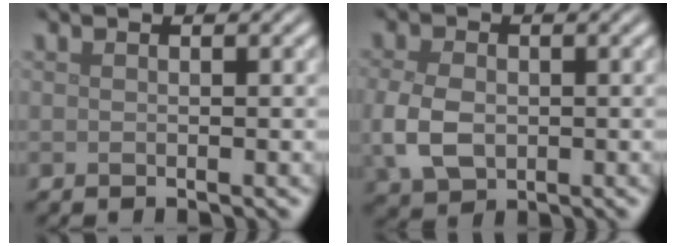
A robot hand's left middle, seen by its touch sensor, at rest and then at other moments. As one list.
[{"total": 4.7, "force": [-0.6, 3.3, 3.2], "torque": [-0.081, -0.007, -0.012]}]